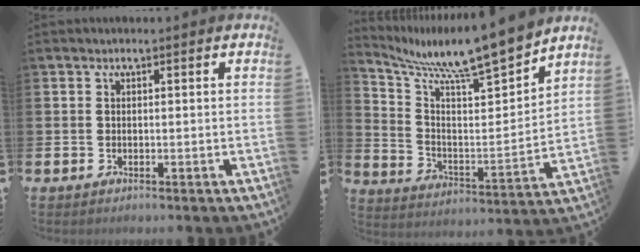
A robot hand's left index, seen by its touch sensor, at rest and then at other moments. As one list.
[{"total": 10.9, "force": [10.2, 0.6, 3.7], "torque": [-0.097, -0.091, 0.169]}]